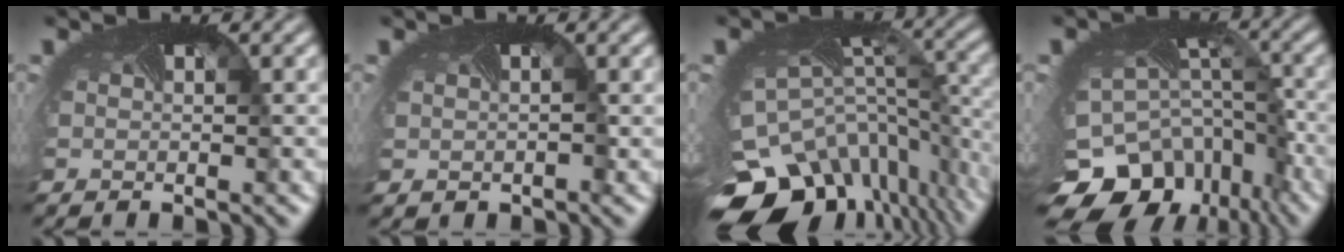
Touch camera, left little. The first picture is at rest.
{"total": 1.0, "force": [0.4, 0.9, -0.1], "torque": [0.000, 0.002, 0.011]}
{"total": 12.6, "force": [-6.9, 8.2, 6.8], "torque": [-0.166, -0.047, -0.080]}
{"total": 14.4, "force": [-8.7, 9.9, 5.9], "torque": [-0.137, -0.044, -0.097]}